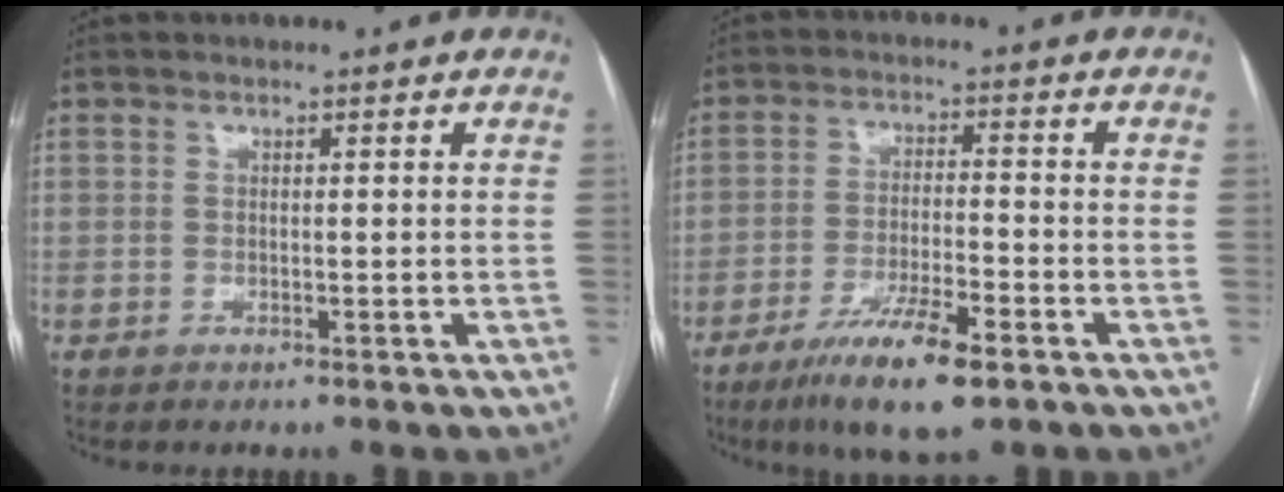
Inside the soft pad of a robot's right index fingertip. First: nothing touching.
{"total": 10.1, "force": [-6.3, 1.5, 7.8], "torque": [-0.143, -0.020, -0.106]}